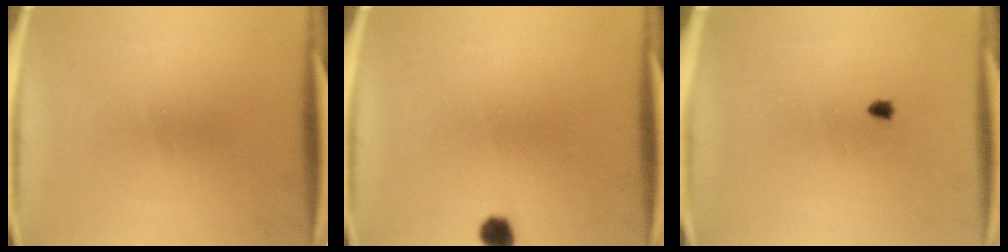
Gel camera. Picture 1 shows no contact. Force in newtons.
{"total": 2.6}
{"total": 0.6}